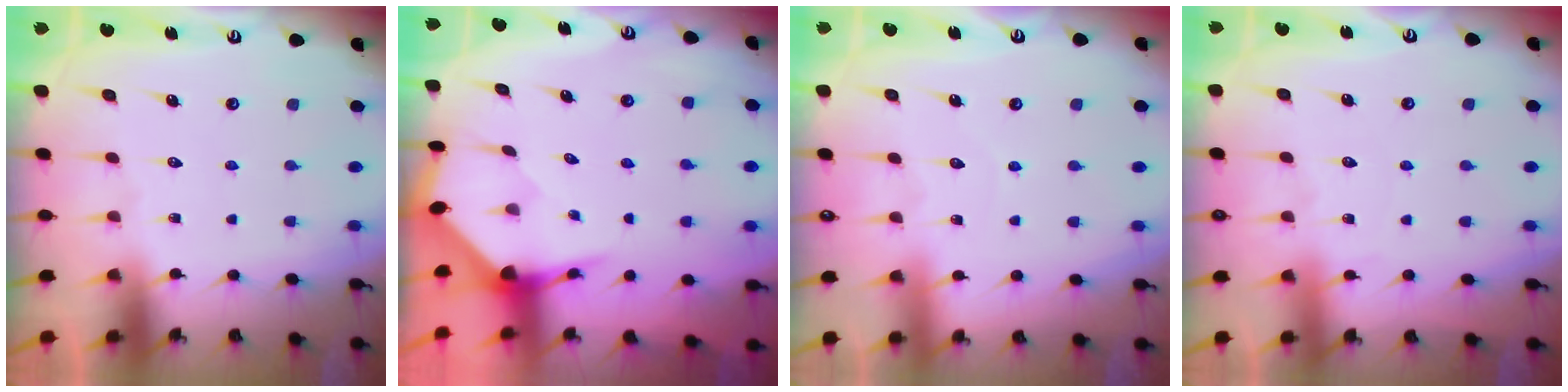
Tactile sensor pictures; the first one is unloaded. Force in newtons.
{"total": 3.5, "press": 3.5, "slide": 0.4}
{"total": 3.0, "press": 2.9, "slide": 0.3}
{"total": 5.2, "press": 5.1, "slide": 0.7}